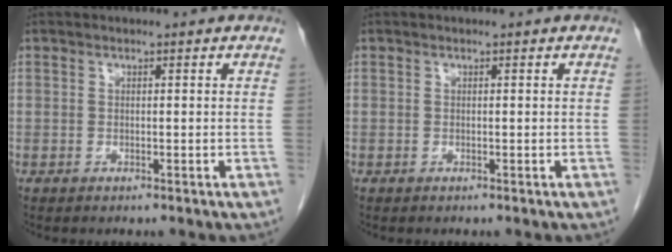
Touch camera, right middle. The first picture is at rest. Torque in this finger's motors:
{"motor_torque": [0.25, -0.13, 0.06, 0.01]}